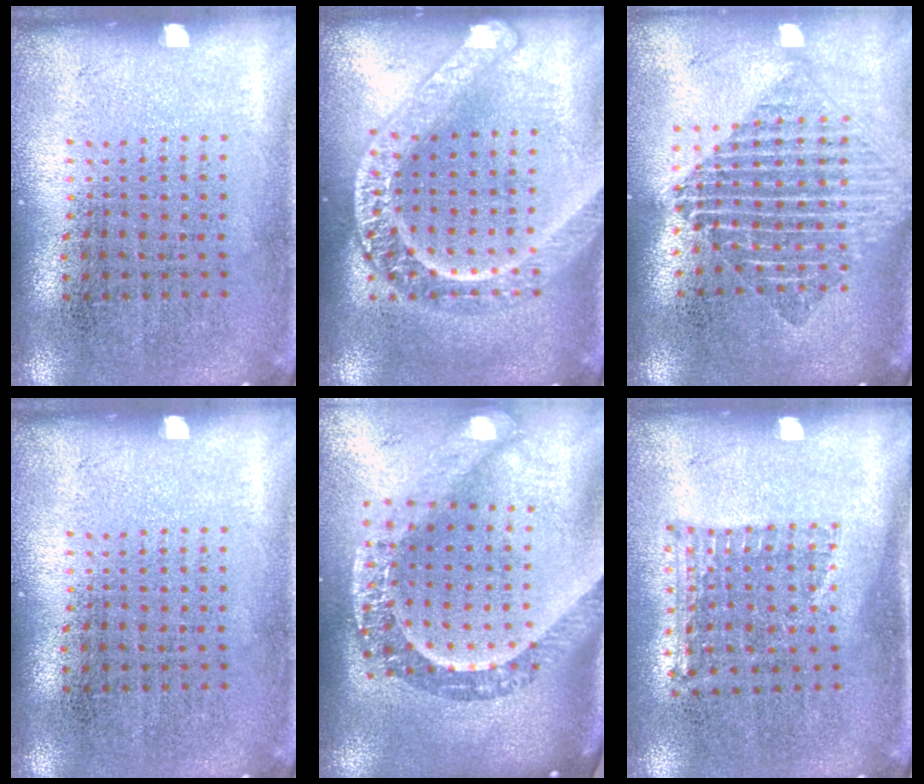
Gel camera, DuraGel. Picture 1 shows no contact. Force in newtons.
{"total": 3.2, "press": 3.2, "slide": 0.4}
{"total": 1.8, "press": 1.5, "slide": 1.1}
{"total": 0.0}
{"total": 3.2, "press": 2.4, "slide": 2.2}
{"total": 1.0, "press": 0.8, "slide": 0.6}